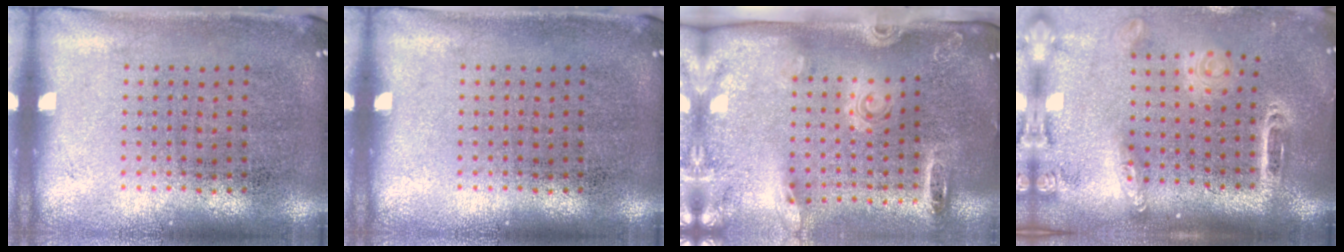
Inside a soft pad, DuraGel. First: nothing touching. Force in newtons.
{"total": 0.0}
{"total": 2.7, "press": 1.9, "slide": 2.0}
{"total": 2.5, "press": 1.9, "slide": 1.7}